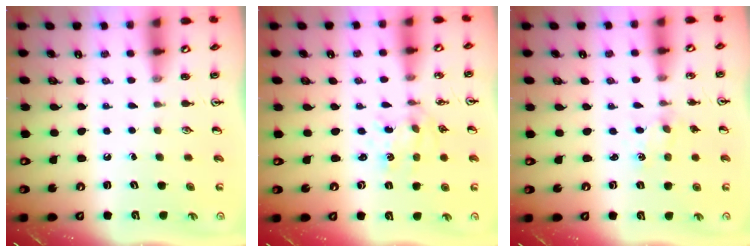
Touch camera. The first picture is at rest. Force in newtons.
{"total": 1.1, "press": 1.0, "slide": 0.4}
{"total": 0.7, "press": 0.7, "slide": 0.1}